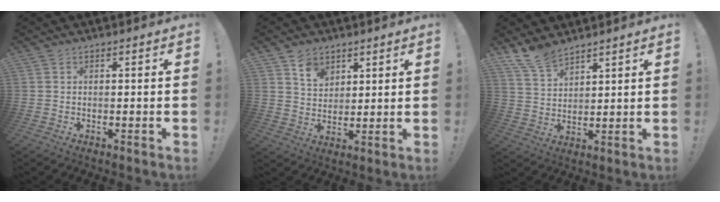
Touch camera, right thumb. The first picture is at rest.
{"total": 7.7, "force": [5.0, 5.3, 2.4], "torque": [-0.029, -0.034, 0.094]}
{"total": 8.3, "force": [7.2, 2.9, 2.8], "torque": [-0.056, -0.046, 0.139]}